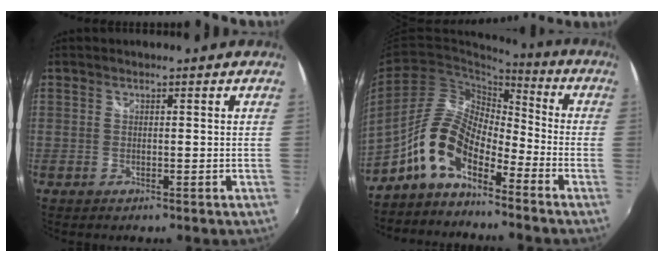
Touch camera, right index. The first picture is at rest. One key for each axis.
{"total": 10.6, "fx": -6.9, "fy": 4.4, "fz": 6.8, "tx": -0.140, "ty": 0.022, "tz": -0.141}